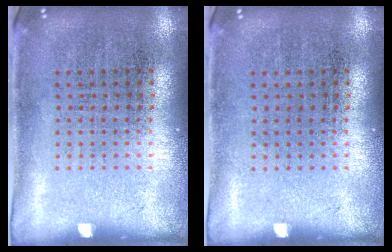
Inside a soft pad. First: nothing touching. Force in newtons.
{"total": 0.0}